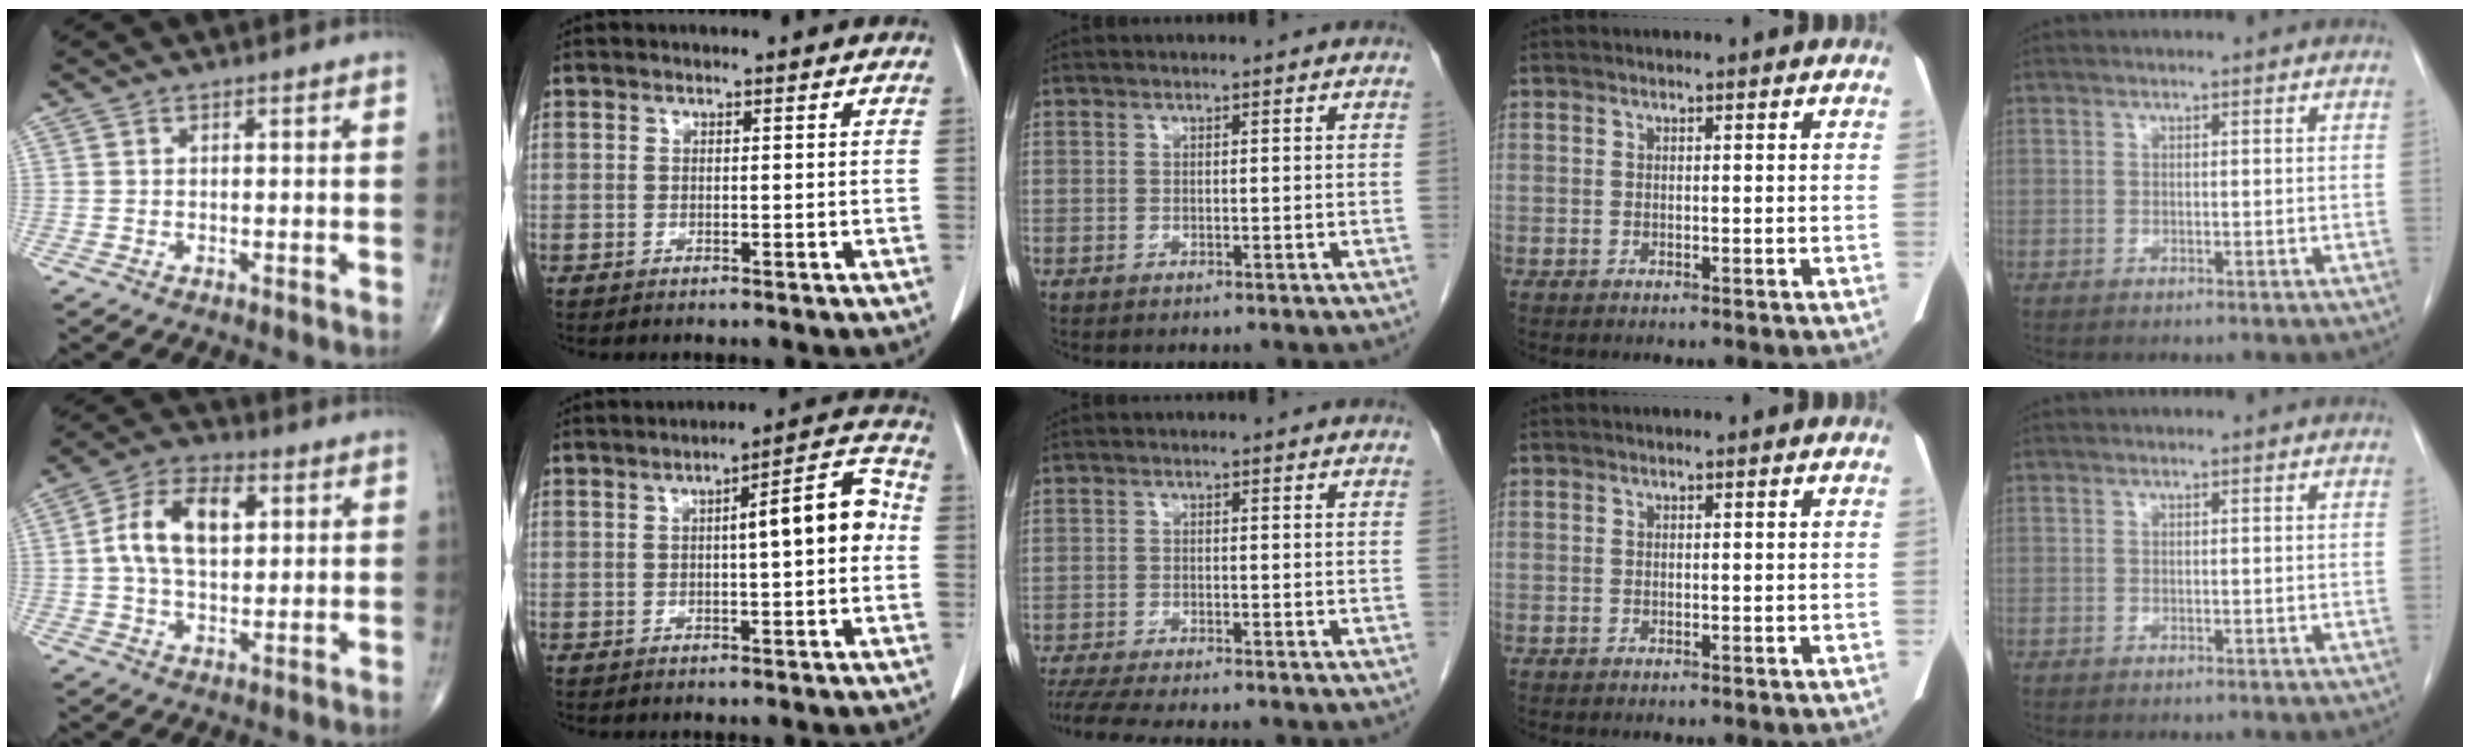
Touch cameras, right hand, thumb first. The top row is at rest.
{"thumb": {"total": 12.2, "force": [2.3, 7.1, 9.6], "torque": [-0.162, 0.013, 0.035]}, "index": {"total": 8.4, "force": [0.3, 1.6, 8.3], "torque": [-0.110, 0.029, 0.000]}, "middle": {"total": 8.7, "force": [-7.6, 0.6, 4.3], "torque": [-0.060, -0.015, -0.117]}}